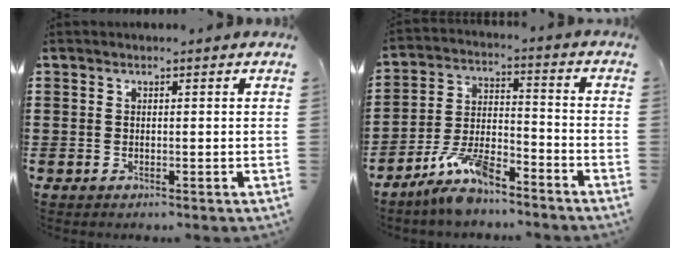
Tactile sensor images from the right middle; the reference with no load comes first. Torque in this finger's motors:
{"motor_torque": [0.26, -0.22, 0.23, 0.03]}